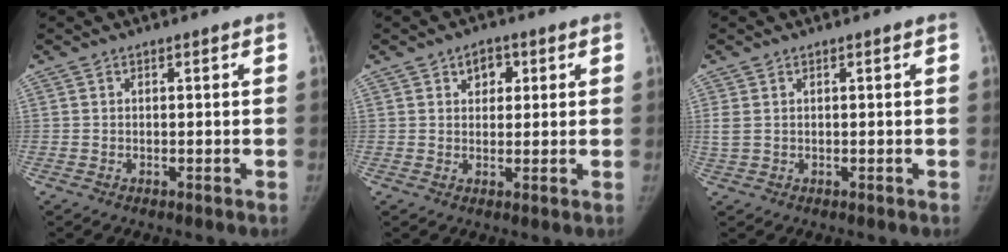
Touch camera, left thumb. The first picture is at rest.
{"total": 3.9, "force": [1.7, 2.8, 2.0], "torque": [-0.004, -0.003, 0.022]}
{"total": 2.0, "force": [0.4, 1.3, 1.4], "torque": [-0.051, 0.005, 0.012]}